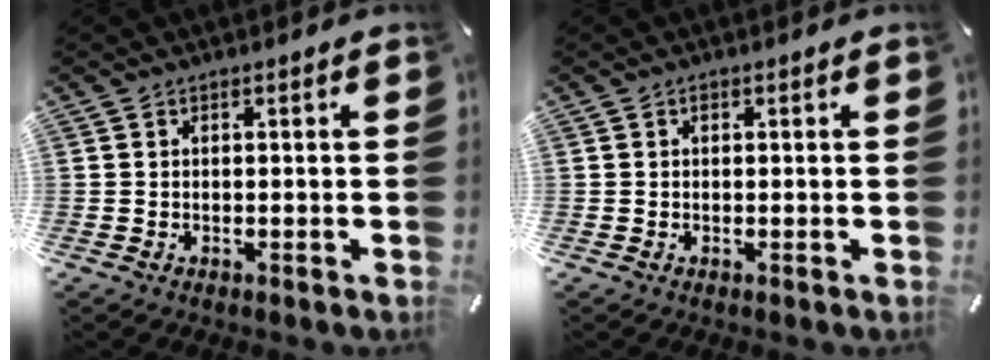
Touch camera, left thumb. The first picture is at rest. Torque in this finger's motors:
{"motor_torque": [0.06, 0.27, -0.07, -0.10, 0.08]}